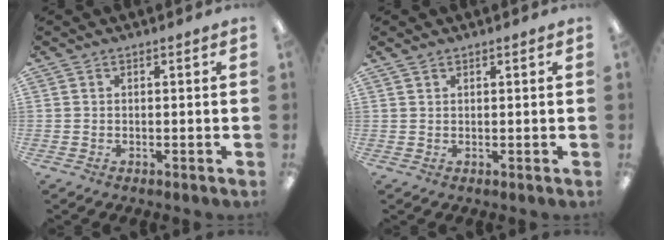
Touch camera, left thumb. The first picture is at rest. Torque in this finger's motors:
{"motor_torque": [-0.09, -0.11, -0.23, -0.16, -0.01]}